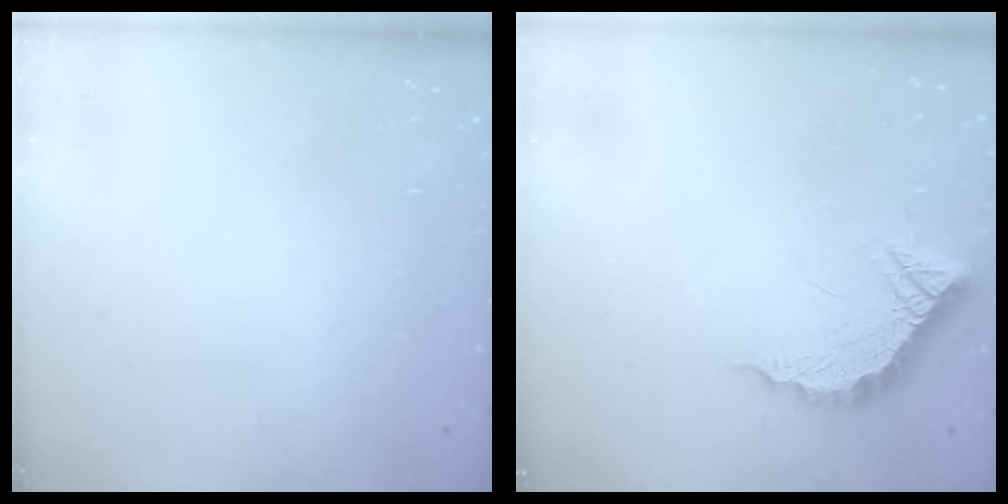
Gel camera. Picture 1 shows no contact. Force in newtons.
{"total": 14.3, "press": 14.2, "slide": 1.0}